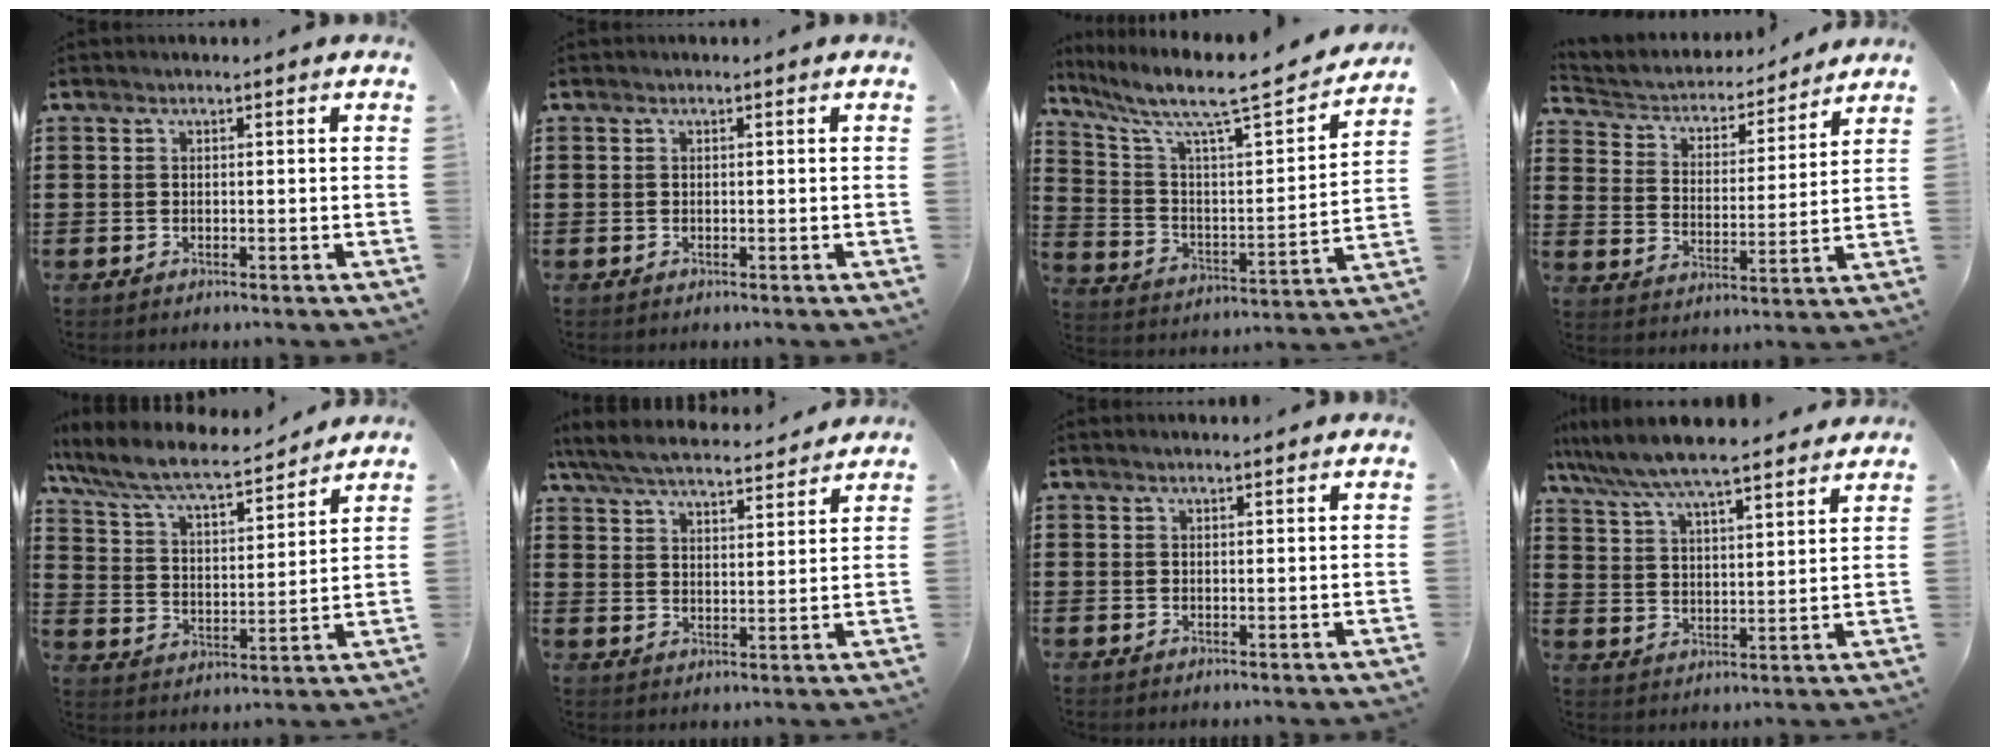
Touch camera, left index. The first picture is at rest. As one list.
[{"total": 0.0}, {"total": 8.6, "force": [7.0, 1.0, 4.8], "torque": [-0.127, -0.055, 0.110]}, {"total": 3.9, "force": [3.6, 1.2, 0.7], "torque": [-0.037, -0.029, 0.055]}, {"total": 7.6, "force": [6.8, 1.0, 3.3], "torque": [-0.094, -0.042, 0.111]}, {"total": 6.2, "force": [5.8, 0.8, 1.9], "torque": [-0.062, -0.029, 0.101]}, {"total": 0.8, "force": [0.7, 0.0, 0.4], "torque": [-0.009, 0.000, 0.014]}, {"total": 7.0, "force": [6.5, 0.3, 2.6], "torque": [-0.078, -0.032, 0.111]}]